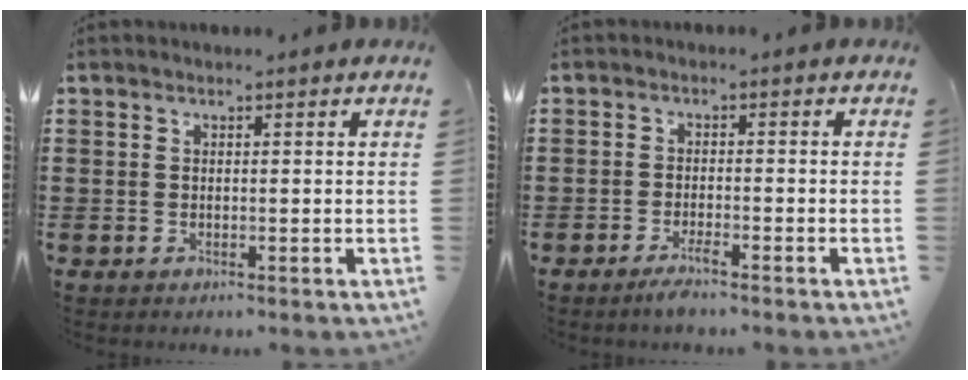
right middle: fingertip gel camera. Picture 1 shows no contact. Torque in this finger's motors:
{"motor_torque": [2.14, 0.00, 0.04, 0.01]}